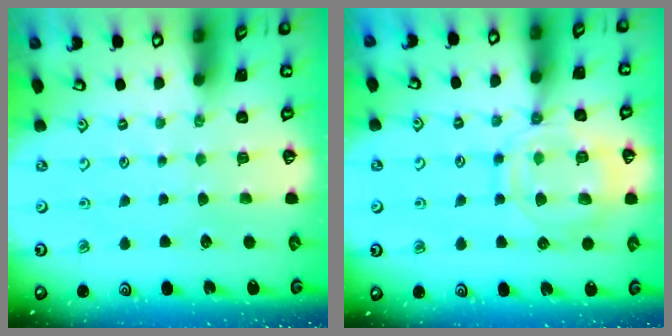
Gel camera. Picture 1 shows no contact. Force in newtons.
{"total": 12.7, "press": 12.7, "slide": 1.2}